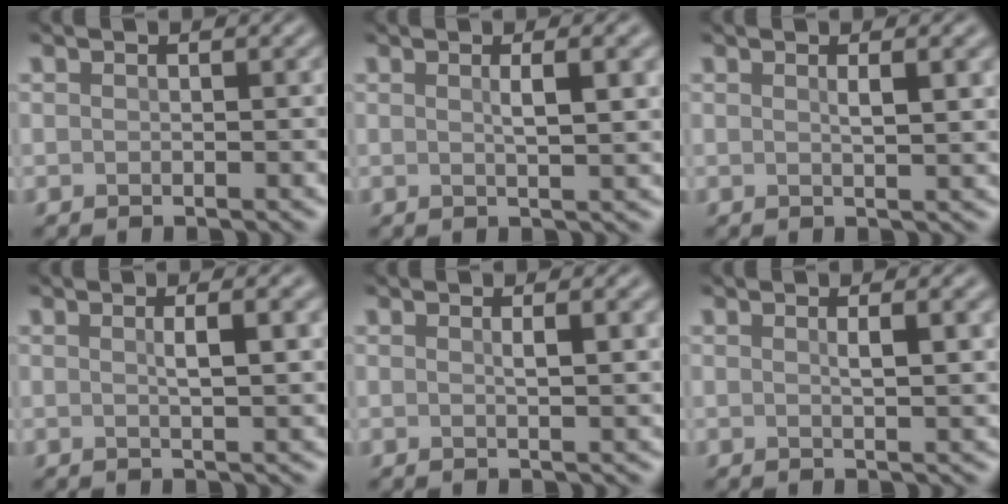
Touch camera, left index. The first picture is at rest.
{"total": 3.7, "force": [1.0, 1.0, 3.4], "torque": [-0.042, 0.004, 0.012]}
{"total": 2.8, "force": [0.9, 0.8, 2.5], "torque": [-0.026, 0.004, 0.011]}
{"total": 3.6, "force": [0.9, 1.0, 3.4], "torque": [-0.041, 0.005, 0.010]}
{"total": 2.5, "force": [0.8, 0.7, 2.2], "torque": [-0.022, 0.005, 0.009]}
{"total": 2.9, "force": [0.9, 0.8, 2.7], "torque": [-0.028, 0.005, 0.012]}